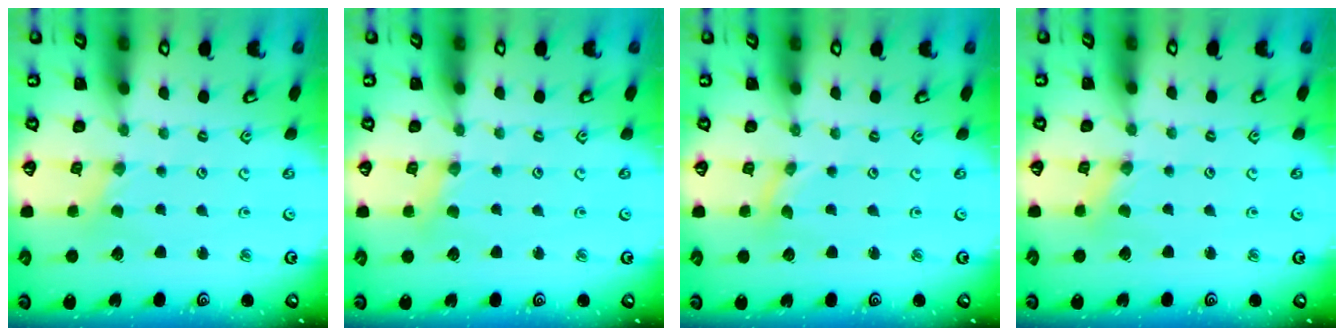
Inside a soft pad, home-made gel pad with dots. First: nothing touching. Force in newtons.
{"total": 2.0, "press": 1.9, "slide": 0.4}
{"total": 0.0}
{"total": 0.0}